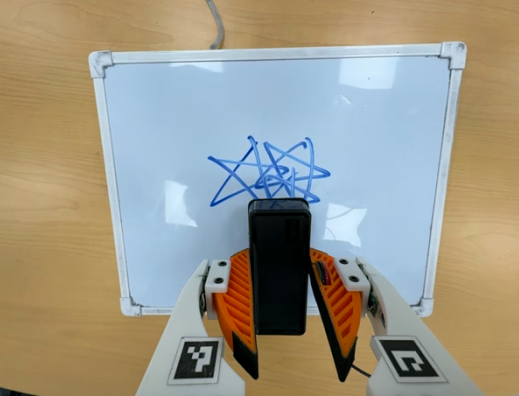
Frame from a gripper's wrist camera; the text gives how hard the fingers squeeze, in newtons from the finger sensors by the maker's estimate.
{"total": 5.3, "left": 4.8, "right": 5.7}